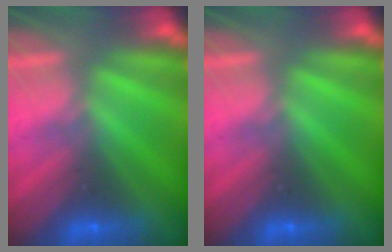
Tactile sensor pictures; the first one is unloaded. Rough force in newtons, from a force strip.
{"total": 0.0}